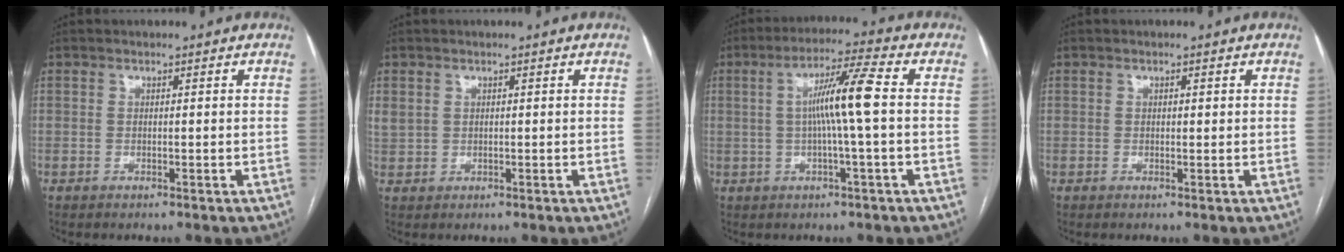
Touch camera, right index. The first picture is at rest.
{"total": 2.2, "force": [0.9, 1.8, 0.9], "torque": [-0.026, 0.014, 0.028]}
{"total": 8.7, "force": [0.3, -0.6, 8.6], "torque": [-0.156, 0.012, 0.004]}
{"total": 0.7, "force": [0.2, 0.3, 0.6], "torque": [-0.008, 0.001, 0.003]}